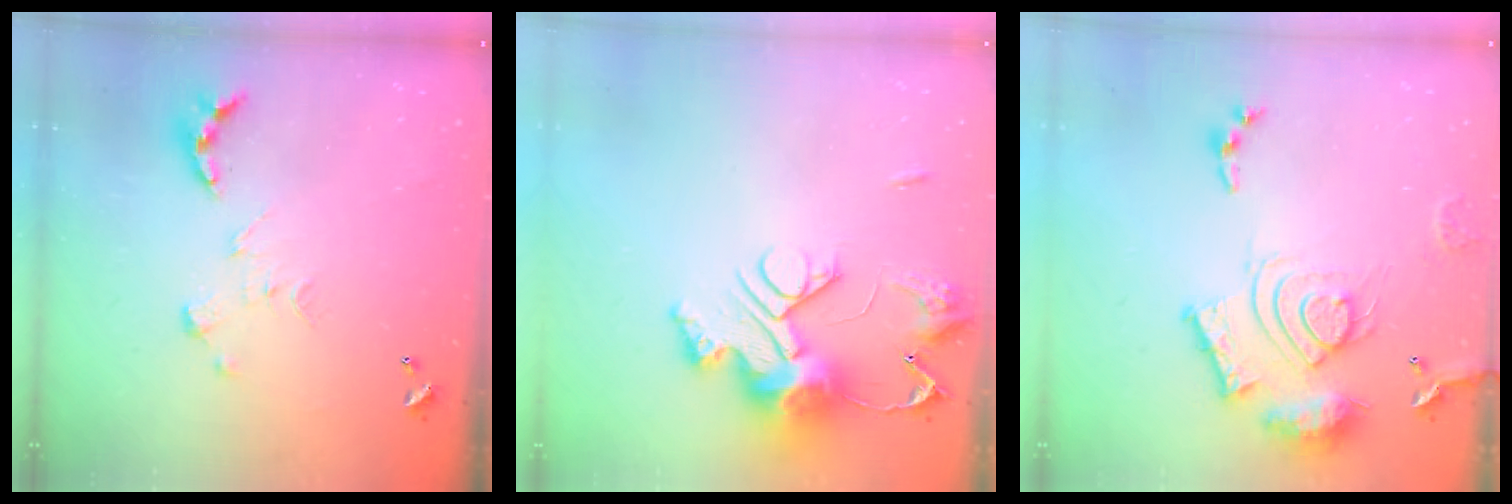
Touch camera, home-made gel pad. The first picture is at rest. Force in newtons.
{"total": 14.4, "press": 14.3, "slide": 1.2}
{"total": 18.7, "press": 18.6, "slide": 1.8}